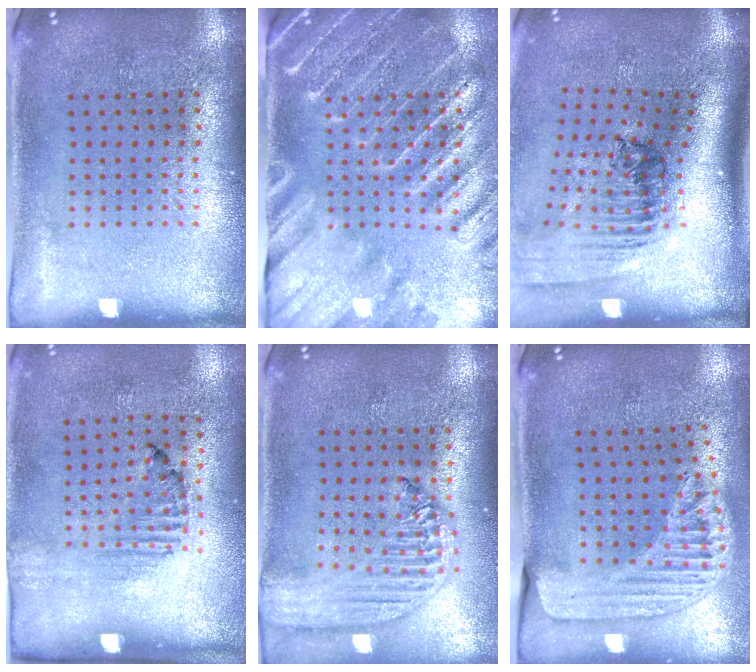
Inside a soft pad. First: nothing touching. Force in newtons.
{"total": 3.9, "press": 3.4, "slide": 1.8}
{"total": 2.4, "press": 1.7, "slide": 1.7}
{"total": 1.5, "press": 1.2, "slide": 1.0}
{"total": 2.5, "press": 2.1, "slide": 1.4}
{"total": 1.6, "press": 1.5, "slide": 0.4}